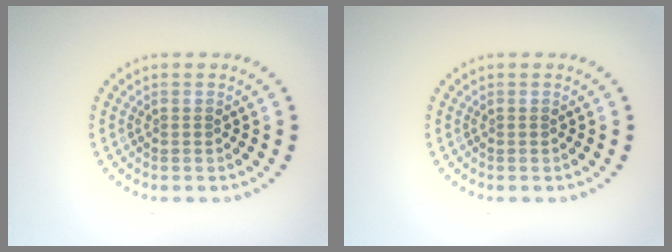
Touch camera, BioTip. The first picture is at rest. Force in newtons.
{"total": 0.0}